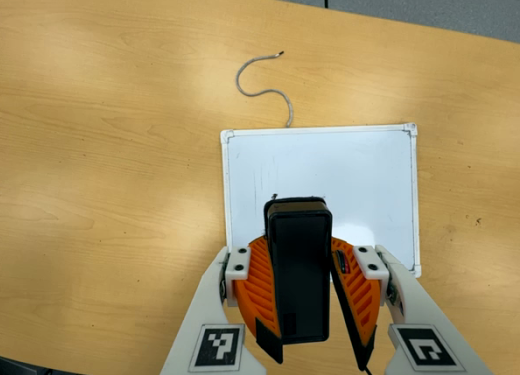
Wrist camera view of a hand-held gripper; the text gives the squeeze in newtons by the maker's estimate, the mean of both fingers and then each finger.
{"total": 9.3, "left": 9.9, "right": 8.8}